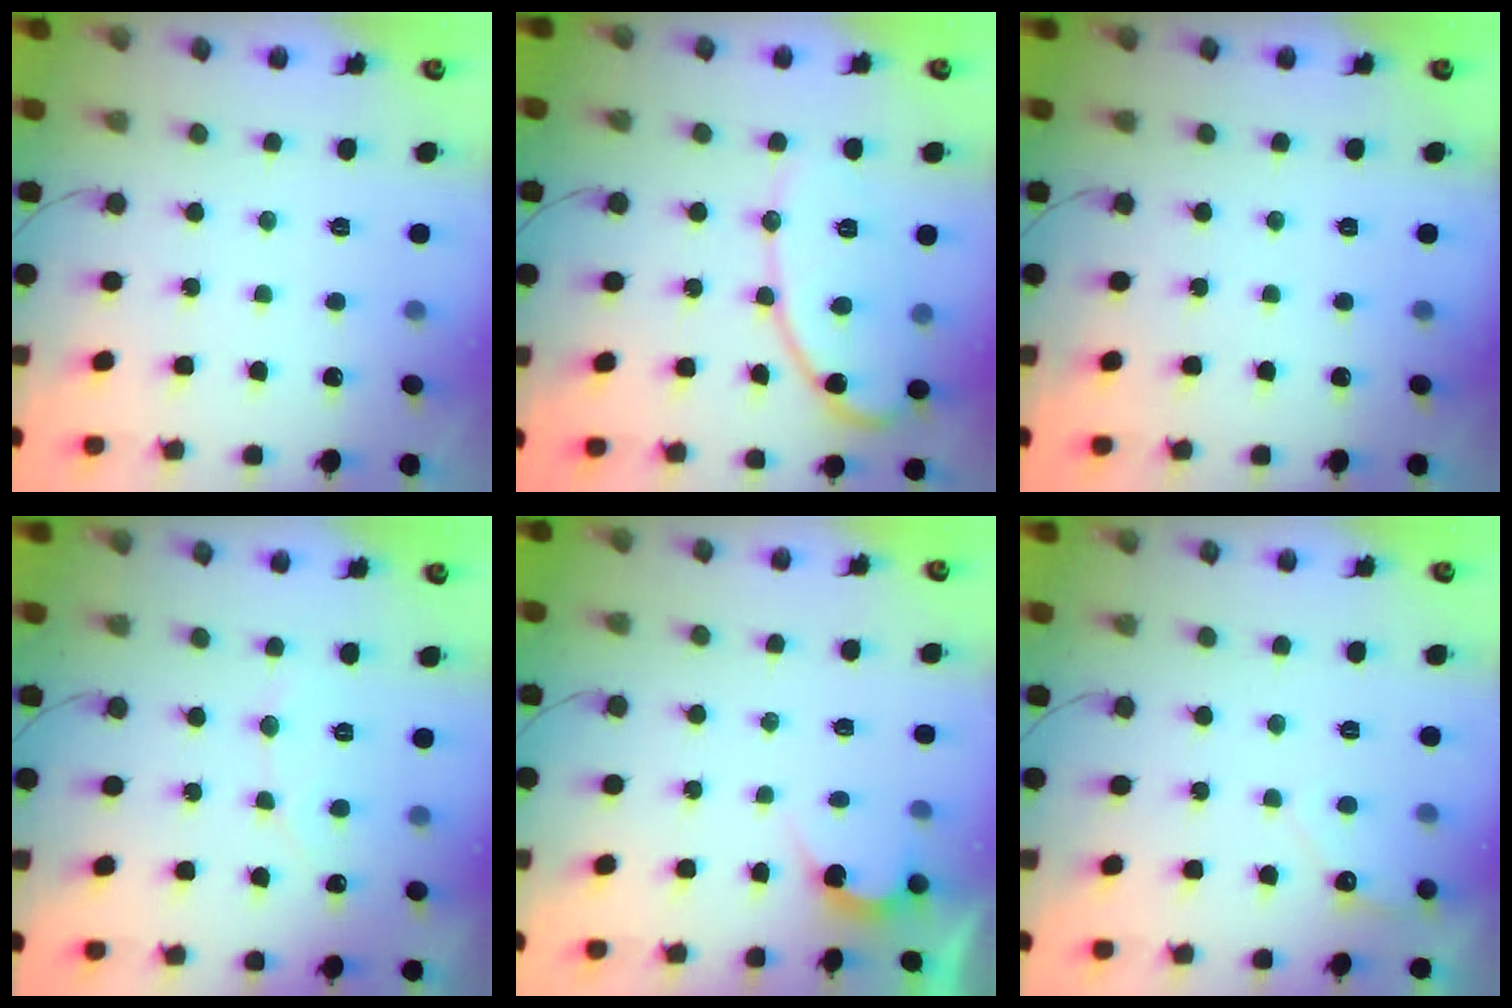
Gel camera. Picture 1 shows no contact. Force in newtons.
{"total": 11.9, "press": 11.8, "slide": 0.5}
{"total": 0.0}
{"total": 4.5, "press": 4.5, "slide": 0.3}
{"total": 3.0, "press": 3.0, "slide": 0.1}
{"total": 2.8, "press": 2.8, "slide": 0.1}